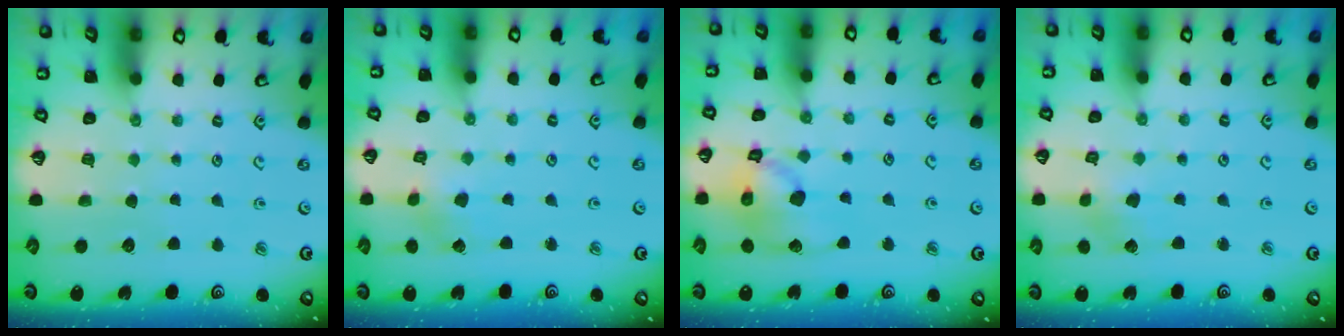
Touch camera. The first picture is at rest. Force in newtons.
{"total": 1.8, "press": 1.8, "slide": 0.2}
{"total": 14.0, "press": 13.9, "slide": 1.9}
{"total": 2.0, "press": 1.9, "slide": 0.3}